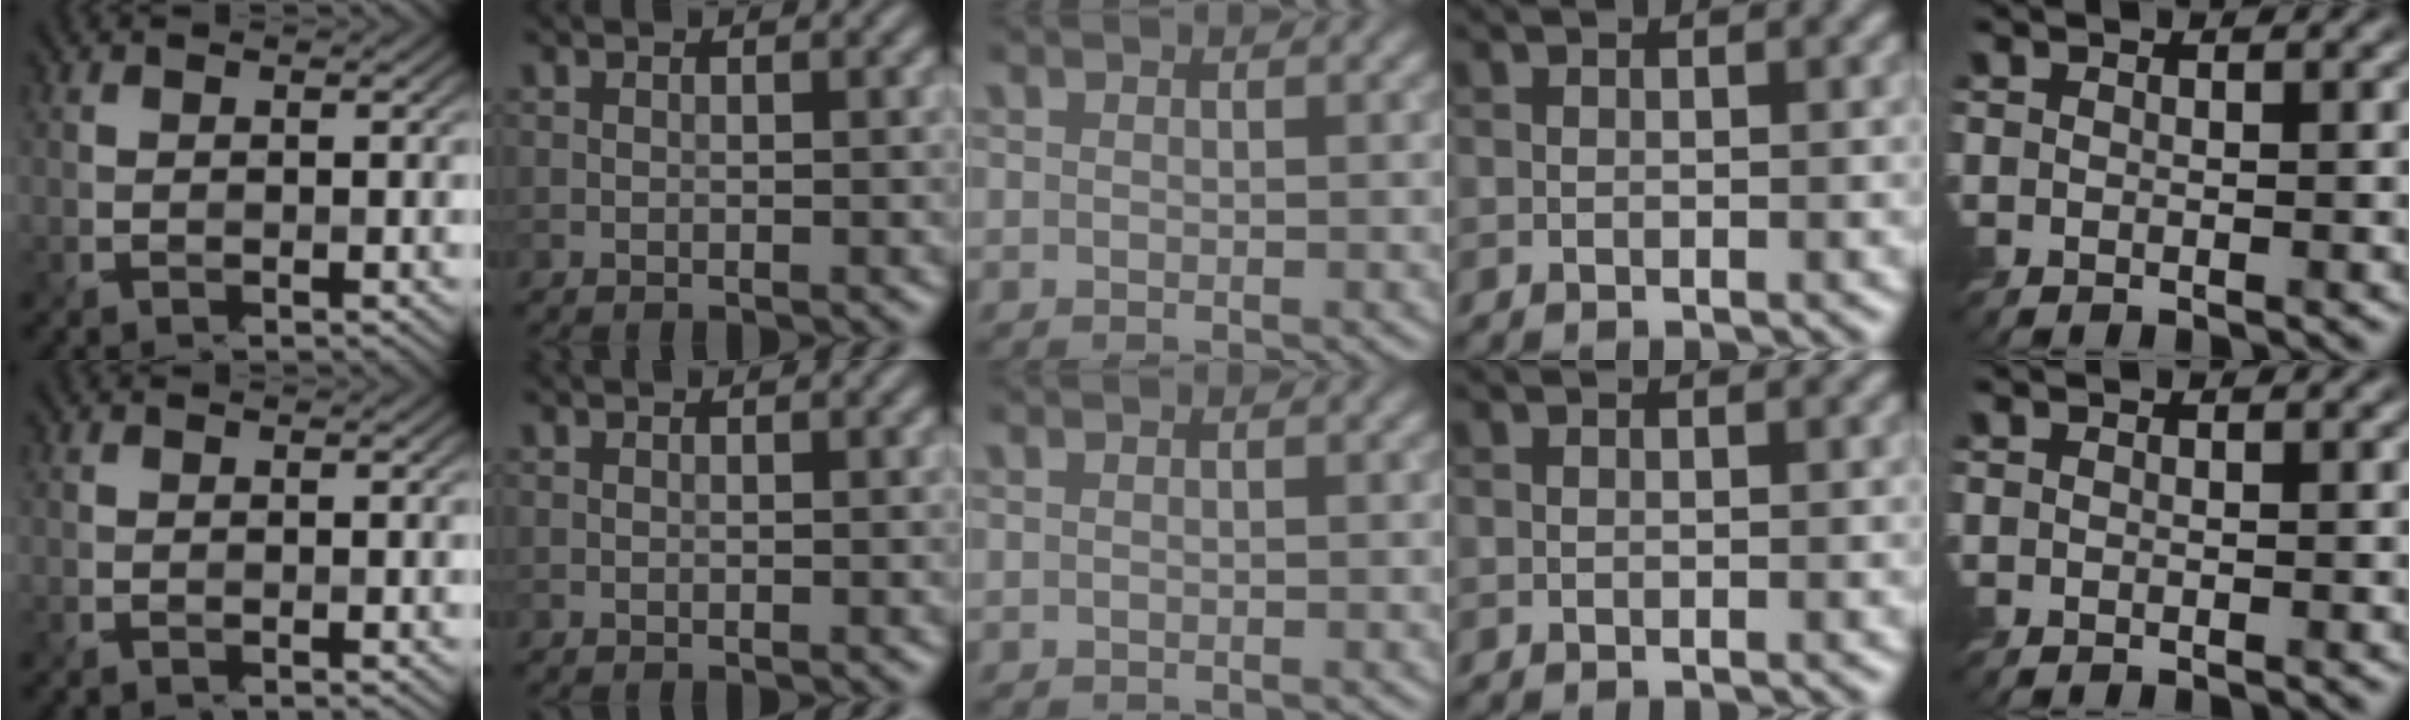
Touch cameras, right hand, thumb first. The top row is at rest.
{}